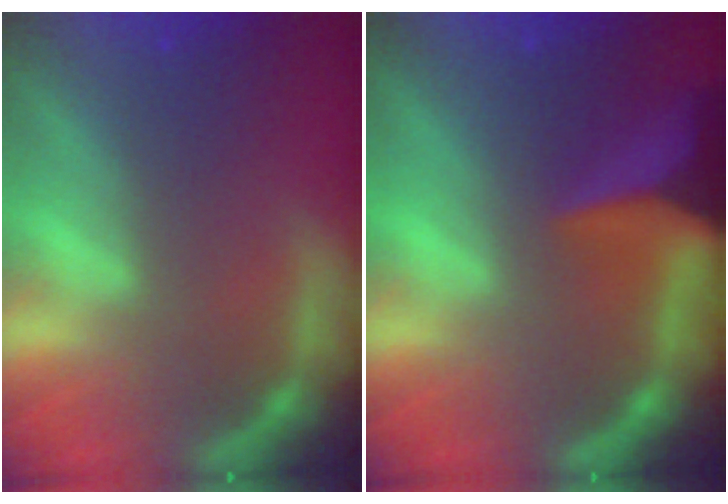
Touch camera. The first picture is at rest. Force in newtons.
{"total": 8.9}